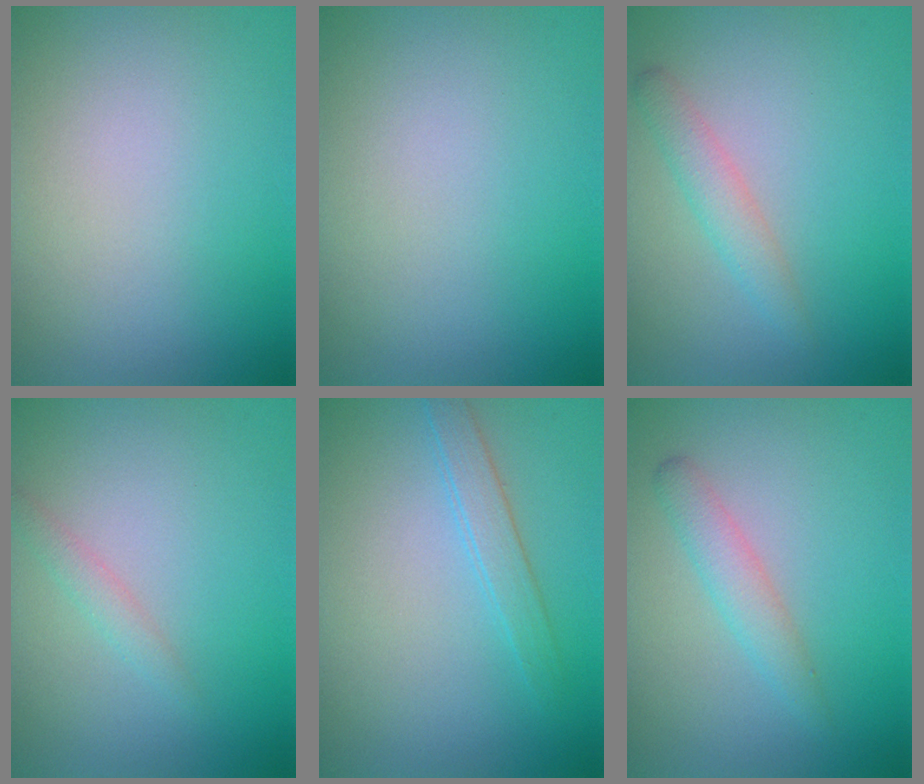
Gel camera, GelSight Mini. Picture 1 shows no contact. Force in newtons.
{"total": 0.0}
{"total": 2.0, "press": 2.0, "slide": 0.1}
{"total": 1.1, "press": 1.1, "slide": 0.1}
{"total": 1.8, "press": 1.8, "slide": 0.1}
{"total": 2.0, "press": 2.0, "slide": 0.0}